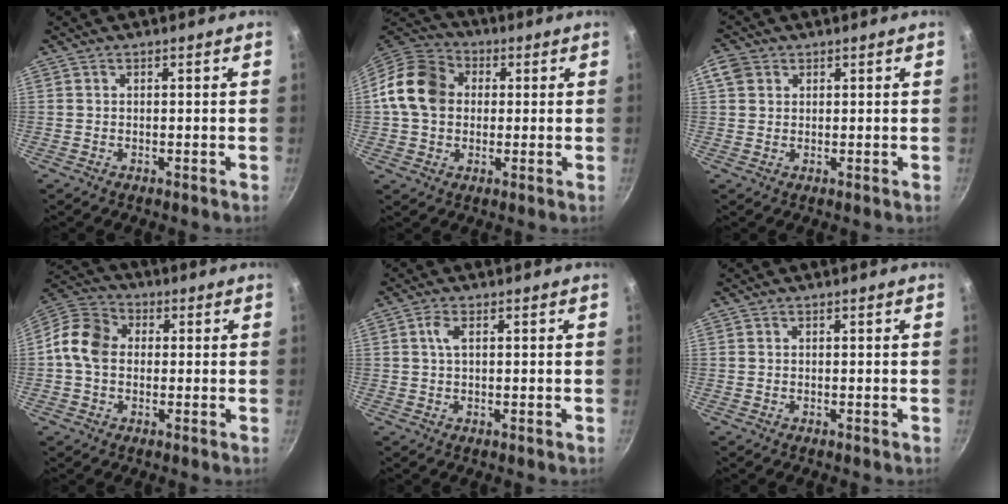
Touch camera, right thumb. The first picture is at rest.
{"total": 12.9, "force": [1.1, 10.5, 7.4], "torque": [-0.111, 0.021, 0.003]}
{"total": 3.7, "force": [1.5, 3.0, 1.7], "torque": [-0.022, 0.002, 0.024]}
{"total": 9.4, "force": [0.1, 7.4, 5.7], "torque": [-0.086, 0.022, -0.019]}
{"total": 2.5, "force": [0.6, 0.9, 2.2], "torque": [-0.050, 0.004, 0.008]}
{"total": 0.0}